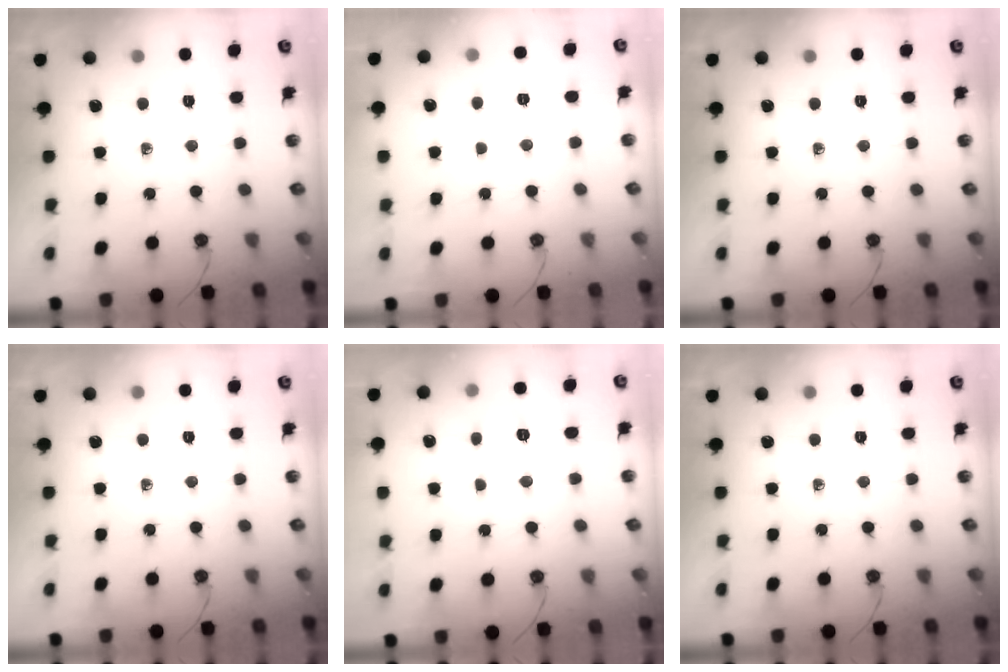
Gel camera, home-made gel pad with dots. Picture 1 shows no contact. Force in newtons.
{"total": 13.1, "press": 2.6, "slide": 12.8}
{"total": 0.0}
{"total": 0.0}
{"total": 4.5, "press": 4.4, "slide": 0.5}
{"total": 0.0}